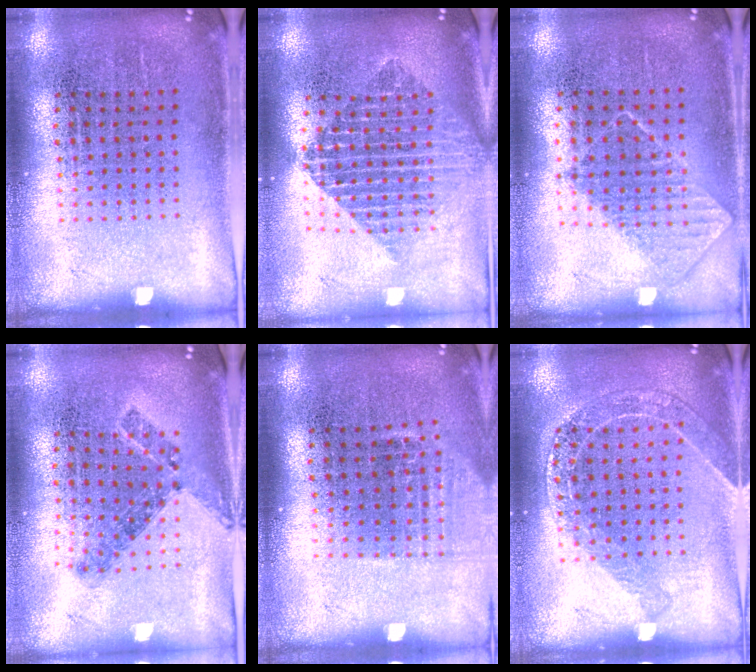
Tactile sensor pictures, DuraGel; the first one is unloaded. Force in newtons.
{"total": 2.0, "press": 1.6, "slide": 1.1}
{"total": 0.8, "press": 0.7, "slide": 0.2}
{"total": 0.8, "press": 0.8, "slide": 0.3}
{"total": 0.9, "press": 0.8, "slide": 0.4}
{"total": 1.4, "press": 1.4, "slide": 0.3}